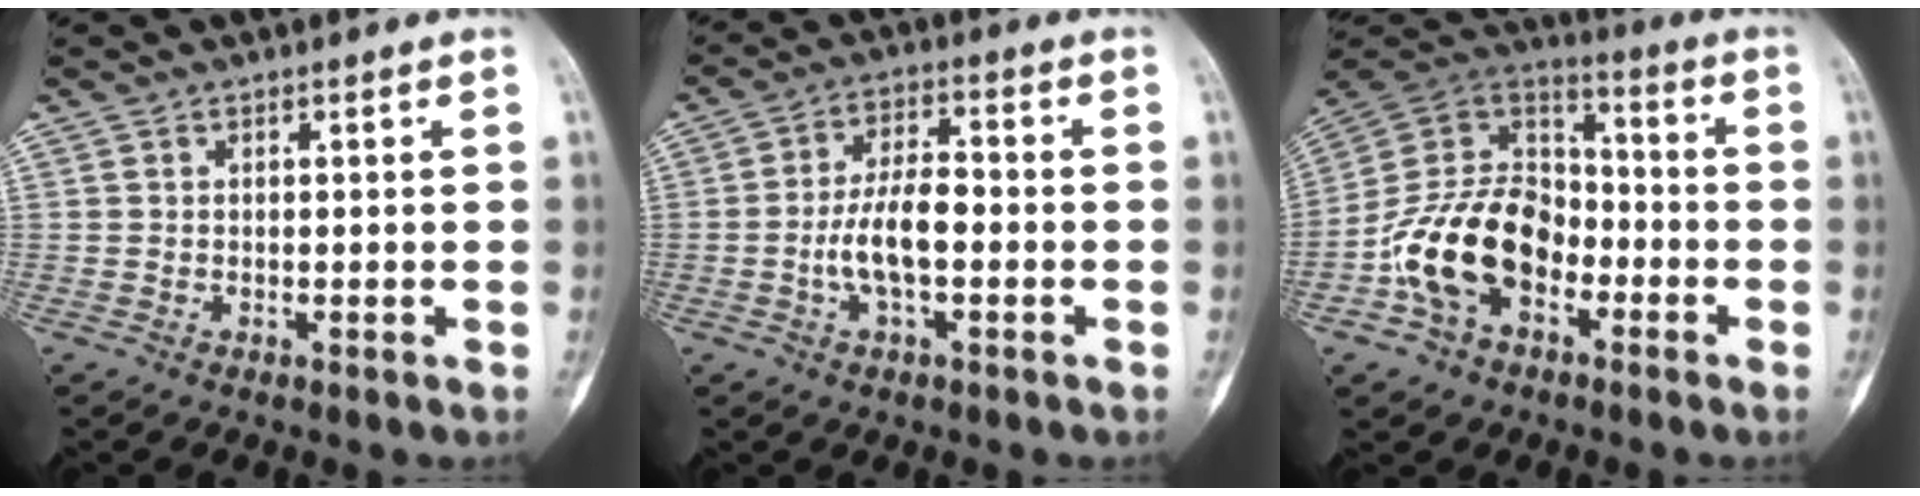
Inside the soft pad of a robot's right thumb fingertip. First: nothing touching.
{"total": 8.4, "force": [-1.7, 3.5, 7.4], "torque": [-0.143, 0.023, -0.034]}
{"total": 17.7, "force": [-6.0, 12.0, 11.5], "torque": [-0.193, 0.064, -0.115]}